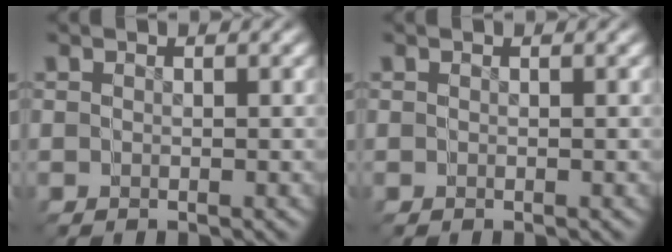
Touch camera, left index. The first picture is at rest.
{"total": 0.0}